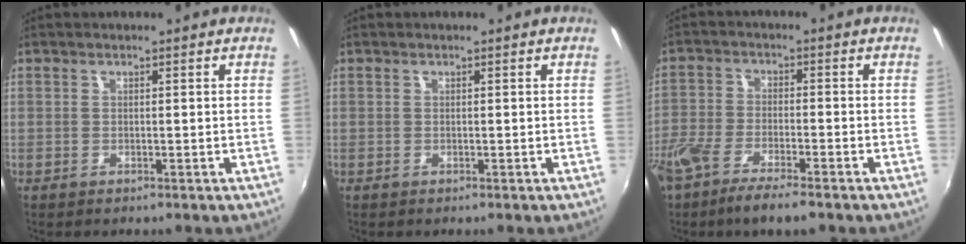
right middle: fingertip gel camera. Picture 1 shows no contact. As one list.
[{"total": 0.0}, {"total": 8.9, "force": [-6.6, 2.0, 5.7], "torque": [-0.138, -0.024, -0.130]}]